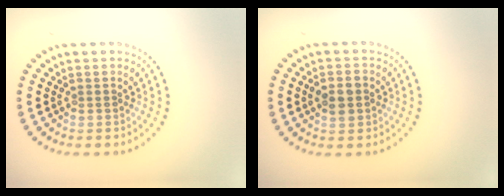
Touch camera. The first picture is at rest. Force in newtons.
{"total": 2.7, "press": 2.7, "slide": 0.0}